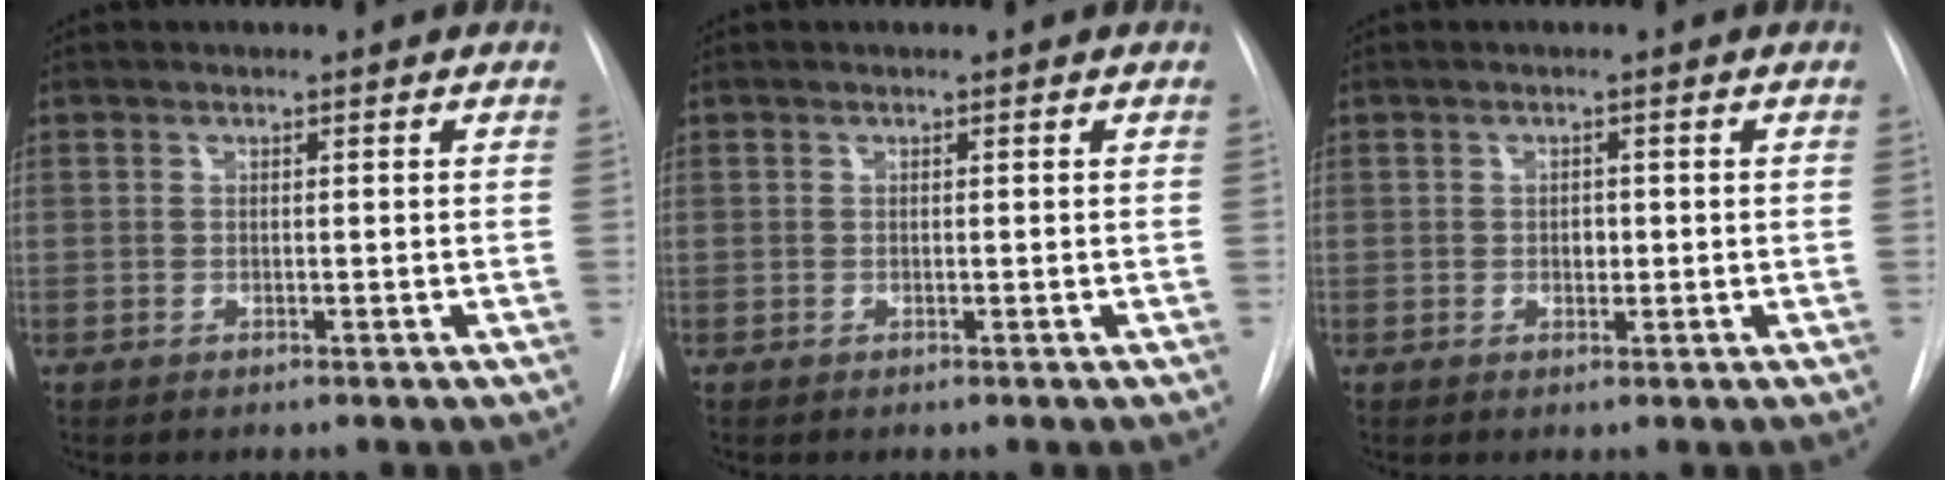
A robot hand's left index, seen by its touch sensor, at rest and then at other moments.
{"total": 0.0}
{"total": 1.3, "force": [-0.1, 0.9, 0.9], "torque": [-0.012, 0.002, 0.000]}